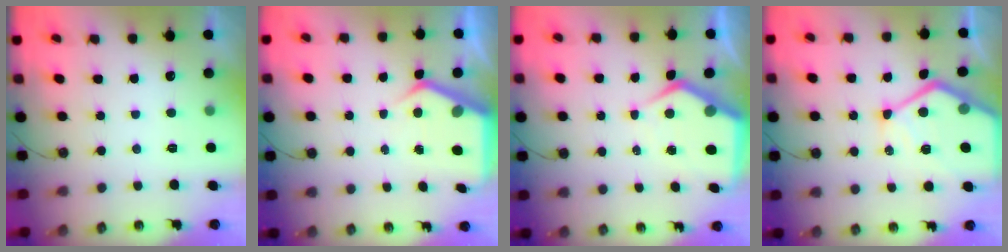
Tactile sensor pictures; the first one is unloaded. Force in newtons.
{"total": 5.0, "press": 4.9, "slide": 0.3}
{"total": 9.3, "press": 9.2, "slide": 1.1}
{"total": 17.0, "press": 16.9, "slide": 1.5}